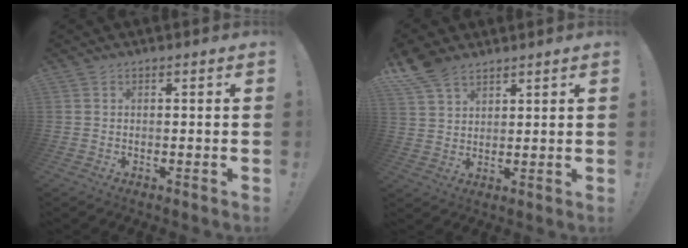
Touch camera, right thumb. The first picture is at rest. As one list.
[{"total": 7.7, "force": [5.8, 3.8, 3.2], "torque": [-0.066, -0.026, 0.115]}]